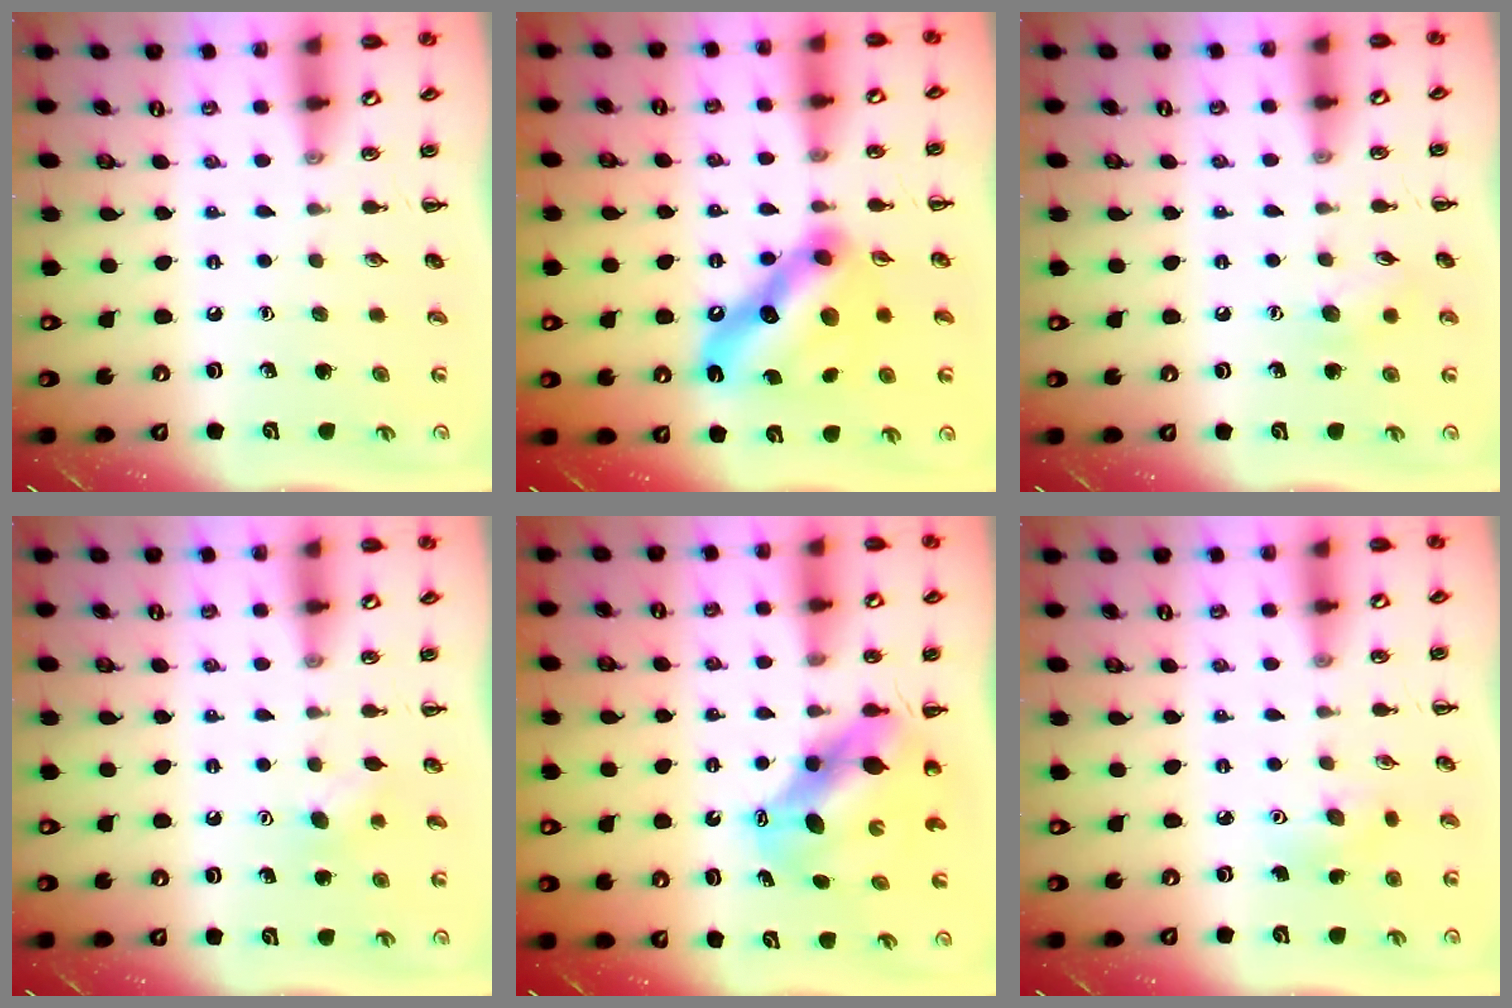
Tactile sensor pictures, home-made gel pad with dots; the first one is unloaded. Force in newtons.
{"total": 17.1, "press": 17.0, "slide": 1.5}
{"total": 7.0, "press": 6.9, "slide": 1.4}
{"total": 3.8, "press": 3.7, "slide": 0.8}
{"total": 6.9, "press": 6.7, "slide": 1.3}
{"total": 4.7, "press": 4.5, "slide": 1.1}